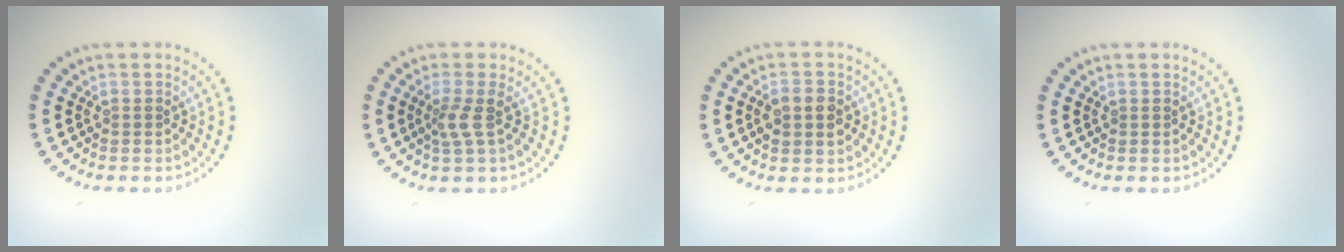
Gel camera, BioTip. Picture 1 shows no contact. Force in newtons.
{"total": 2.0, "press": 1.5, "slide": 1.3}
{"total": 3.0, "press": 3.0, "slide": 0.0}
{"total": 0.0}